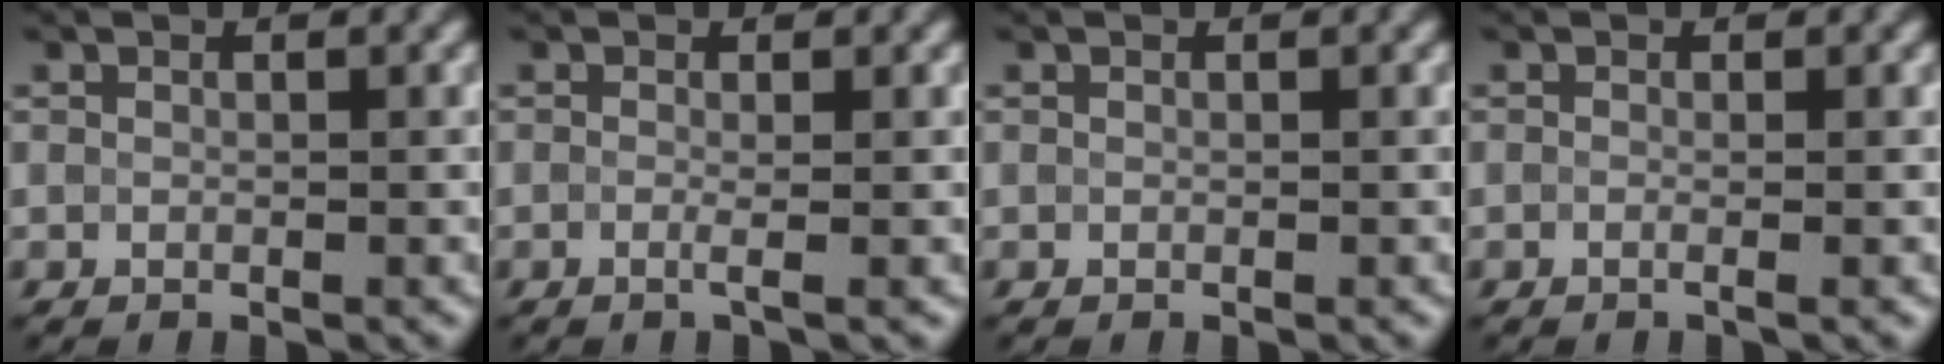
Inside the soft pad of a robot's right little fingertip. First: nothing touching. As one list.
[{"total": 1.1, "force": [-0.2, 0.2, 1.0], "torque": [-0.016, -0.007, -0.007]}, {"total": 0.0}, {"total": 1.0, "force": [-0.2, 0.4, 0.9], "torque": [-0.011, -0.010, -0.011]}]